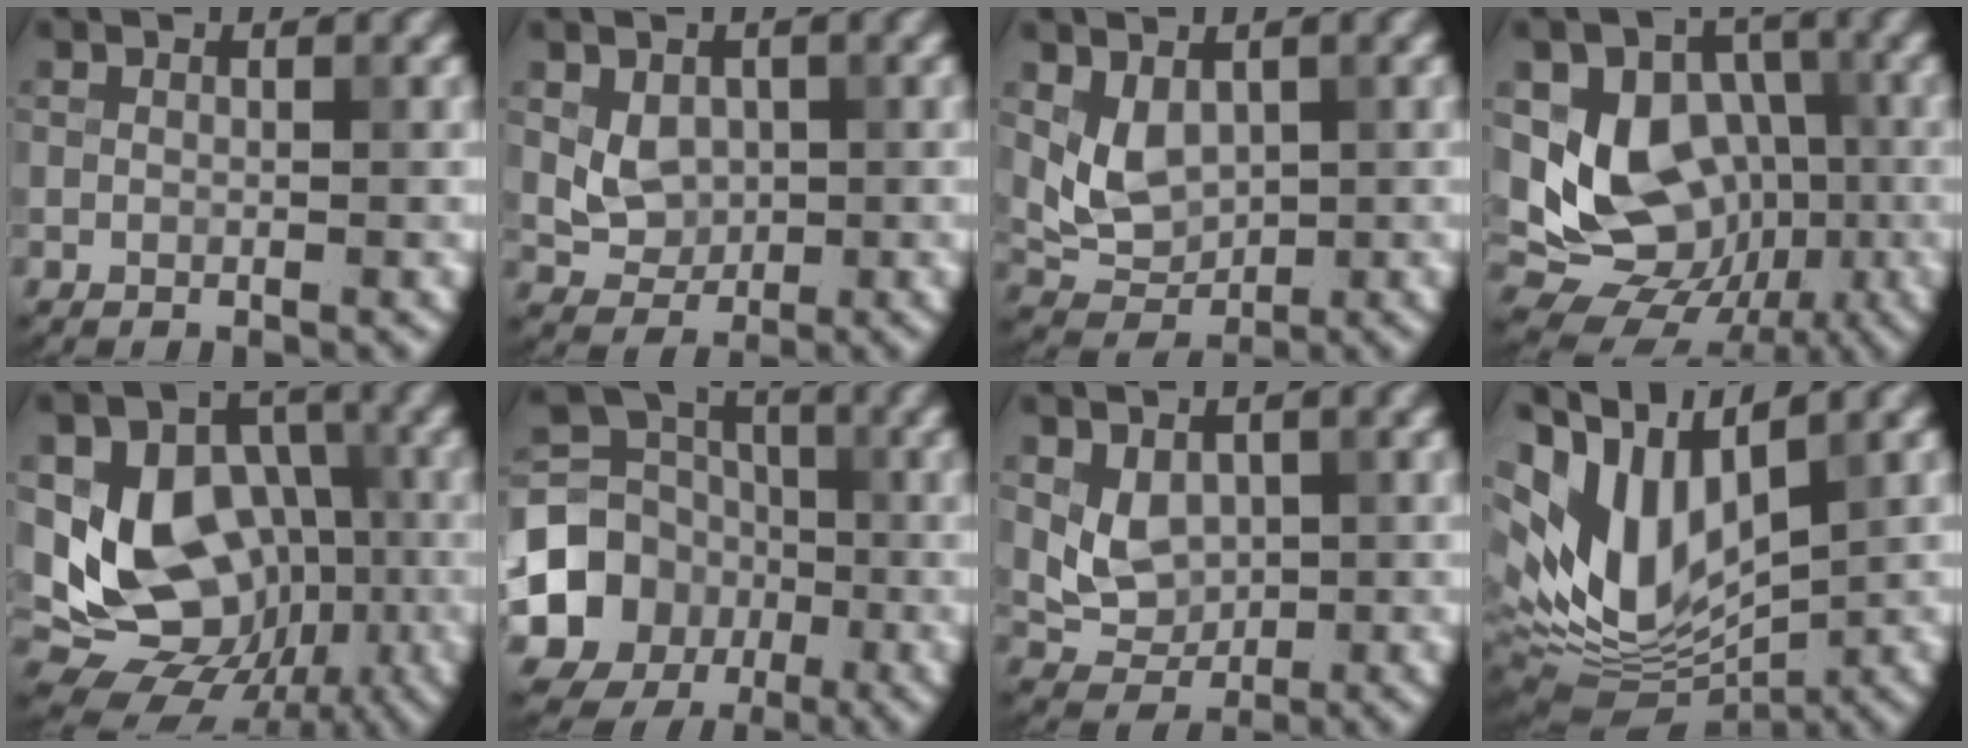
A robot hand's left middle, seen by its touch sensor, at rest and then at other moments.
{"total": 2.9, "force": [0.4, 2.2, 1.7], "torque": [-0.032, -0.006, 0.012]}
{"total": 3.2, "force": [0.9, 2.3, 2.1], "torque": [-0.039, -0.006, 0.024]}
{"total": 11.1, "force": [-0.5, 9.1, 6.4], "torque": [-0.079, -0.015, -0.017]}
{"total": 12.5, "force": [-1.1, 9.8, 7.7], "torque": [-0.110, -0.012, -0.019]}
{"total": 10.8, "force": [-2.4, 9.7, 3.9], "torque": [-0.063, -0.021, -0.063]}
{"total": 3.1, "force": [0.7, 2.4, 1.8], "torque": [-0.033, -0.006, 0.017]}
{"total": 9.7, "force": [2.3, 5.4, 7.7], "torque": [-0.167, -0.009, 0.046]}